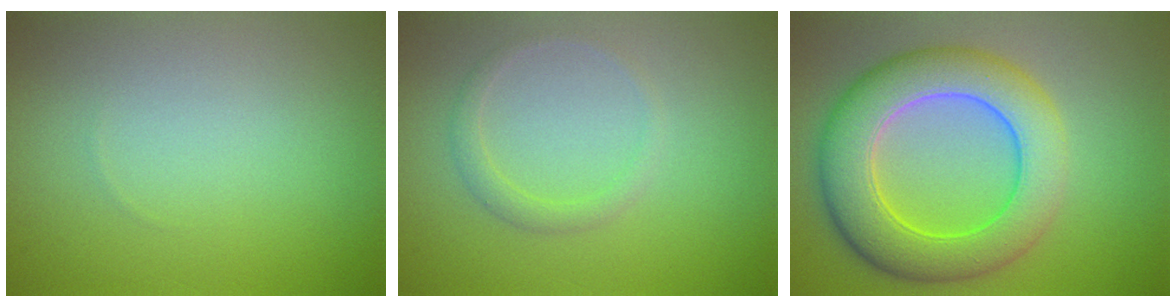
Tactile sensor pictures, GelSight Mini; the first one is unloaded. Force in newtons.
{"total": 1.4, "press": 1.4, "slide": 0.1}
{"total": 8.5, "press": 8.4, "slide": 0.4}